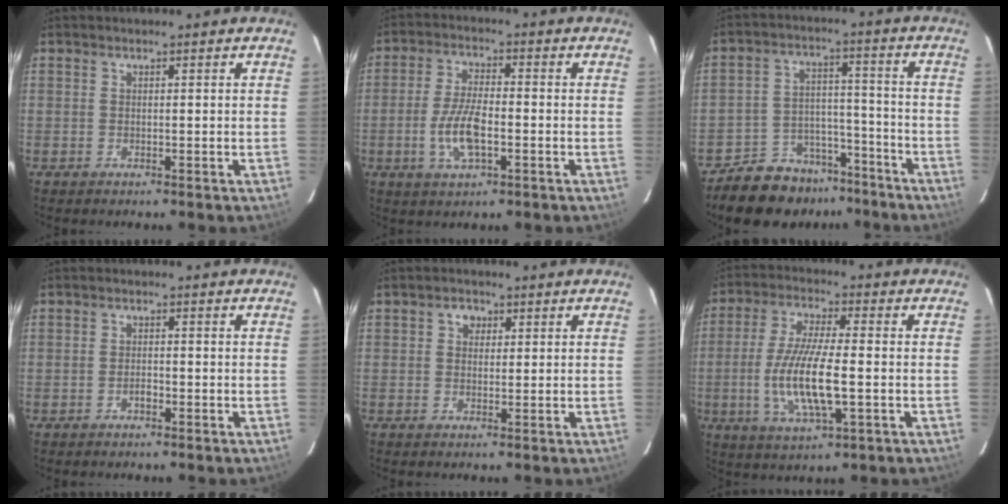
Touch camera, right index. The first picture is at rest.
{"total": 8.4, "force": [-2.4, 3.3, 7.3], "torque": [-0.151, -0.001, -0.045]}
{"total": 9.4, "force": [-7.8, 5.2, 0.9], "torque": [-0.027, 0.035, -0.107]}
{"total": 1.5, "force": [-0.8, 0.8, 0.9], "torque": [-0.018, 0.003, -0.015]}
{"total": 2.3, "force": [0.7, 2.0, 0.7], "torque": [-0.009, 0.010, 0.011]}
{"total": 12.6, "force": [-2.4, 3.1, 12.0], "torque": [-0.243, -0.011, -0.045]}